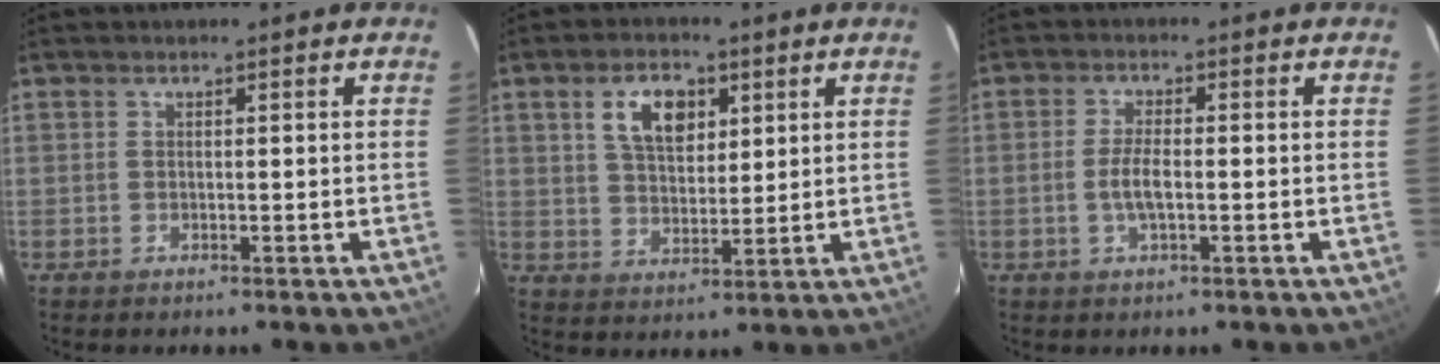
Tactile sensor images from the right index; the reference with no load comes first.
{"total": 8.3, "force": [3.5, 4.7, 5.9], "torque": [-0.106, 0.015, 0.066]}
{"total": 4.0, "force": [-0.9, 1.1, 3.7], "torque": [-0.074, -0.002, -0.016]}